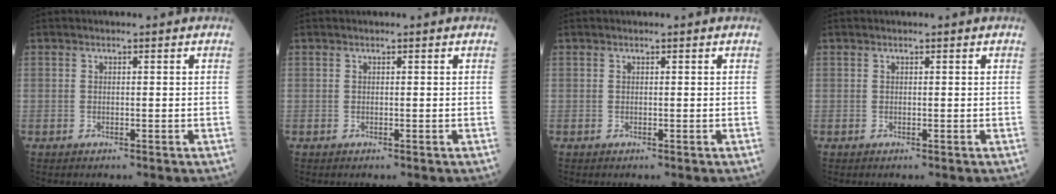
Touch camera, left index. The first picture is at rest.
{"total": 0.0}
{"total": 0.0}
{"total": 0.0}